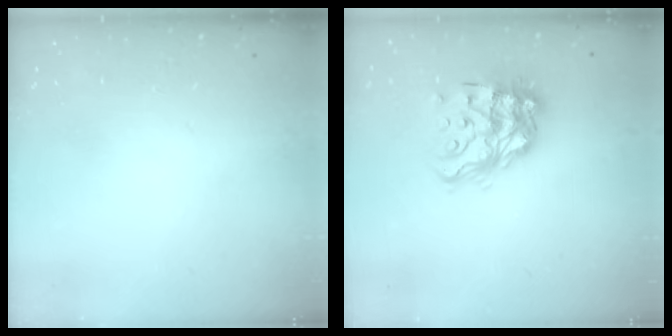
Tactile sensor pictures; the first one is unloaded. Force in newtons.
{"total": 16.7, "press": 16.6, "slide": 1.7}